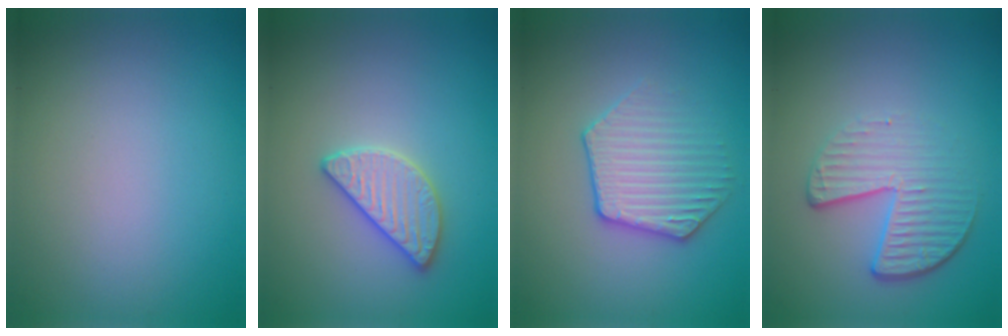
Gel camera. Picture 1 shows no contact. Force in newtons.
{"total": 2.8, "press": 2.8, "slide": 0.2}
{"total": 3.4, "press": 3.1, "slide": 1.1}
{"total": 4.5, "press": 3.0, "slide": 3.4}